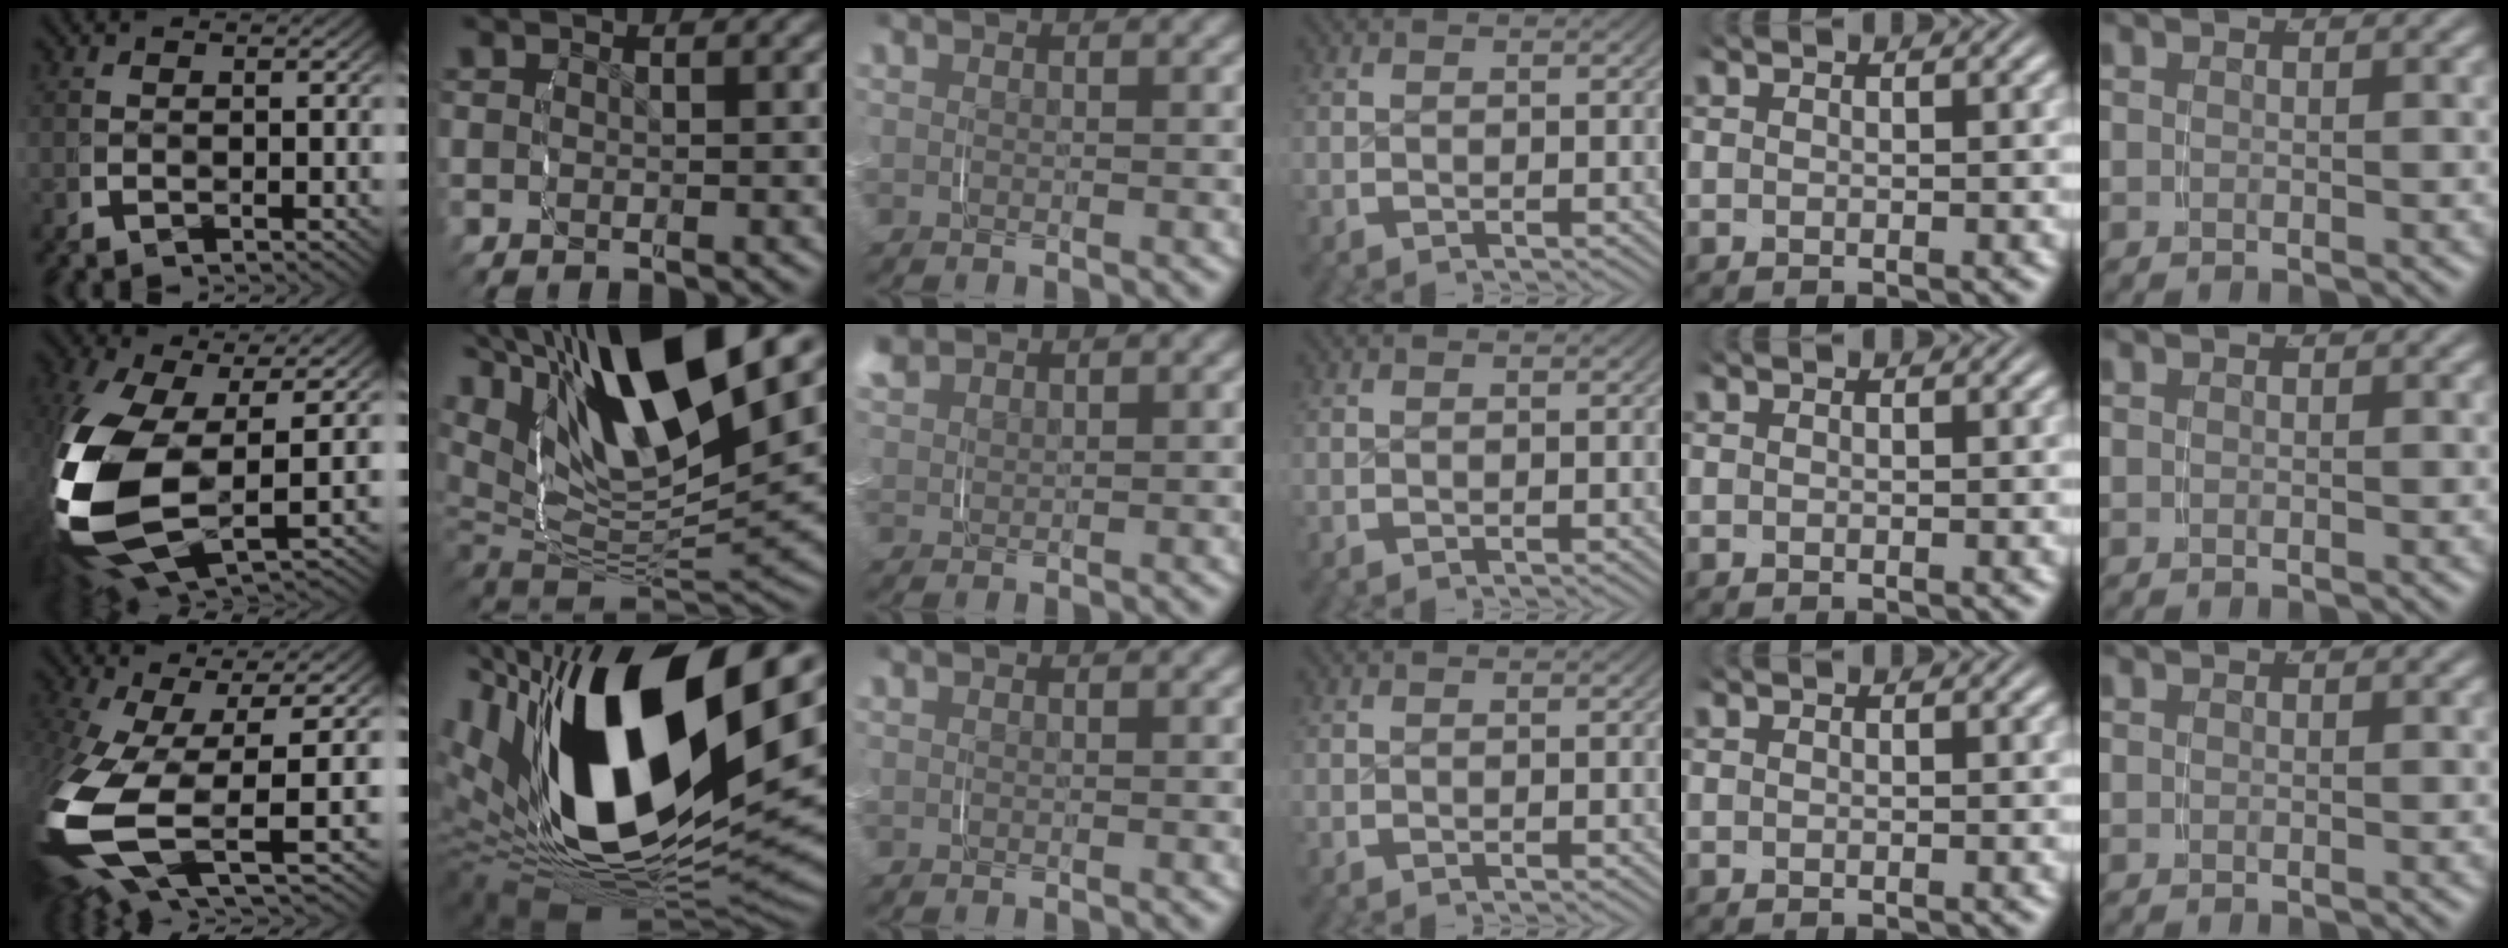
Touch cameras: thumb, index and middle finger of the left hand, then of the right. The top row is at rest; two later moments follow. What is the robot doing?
{"motion": "grasp_and_lifting", "object": "knife"}